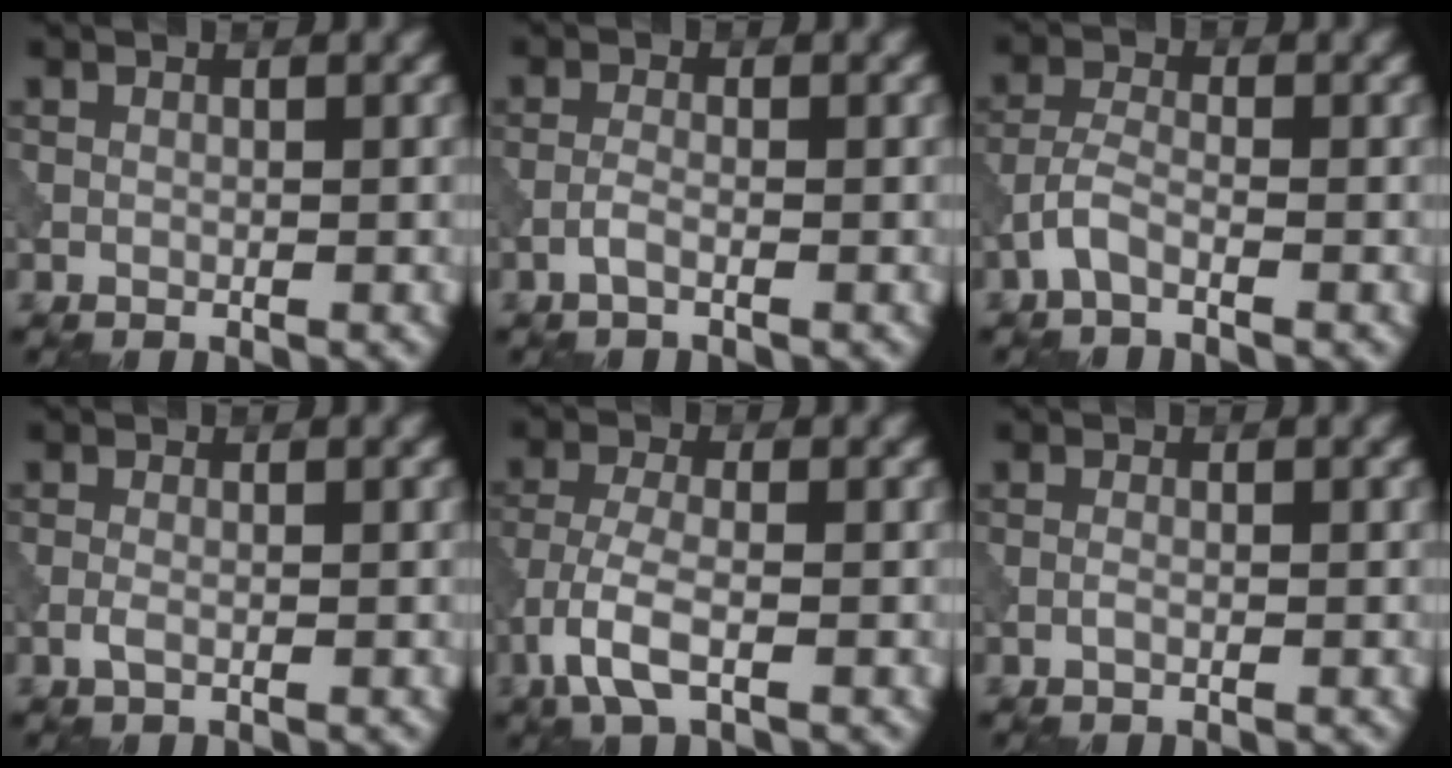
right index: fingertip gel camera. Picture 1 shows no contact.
{"total": 1.2, "force": [-0.7, 0.3, 1.0], "torque": [-0.022, 0.005, -0.017]}
{"total": 2.1, "force": [-1.3, 0.7, 1.5], "torque": [-0.037, 0.005, -0.036]}
{"total": 1.0, "force": [-0.3, 0.3, 0.9], "torque": [-0.023, 0.001, -0.010]}
{"total": 4.2, "force": [-2.1, 1.4, 3.4], "torque": [-0.080, -0.003, -0.050]}
{"total": 0.6, "force": [-0.2, 0.1, 0.5], "torque": [-0.014, 0.000, -0.006]}